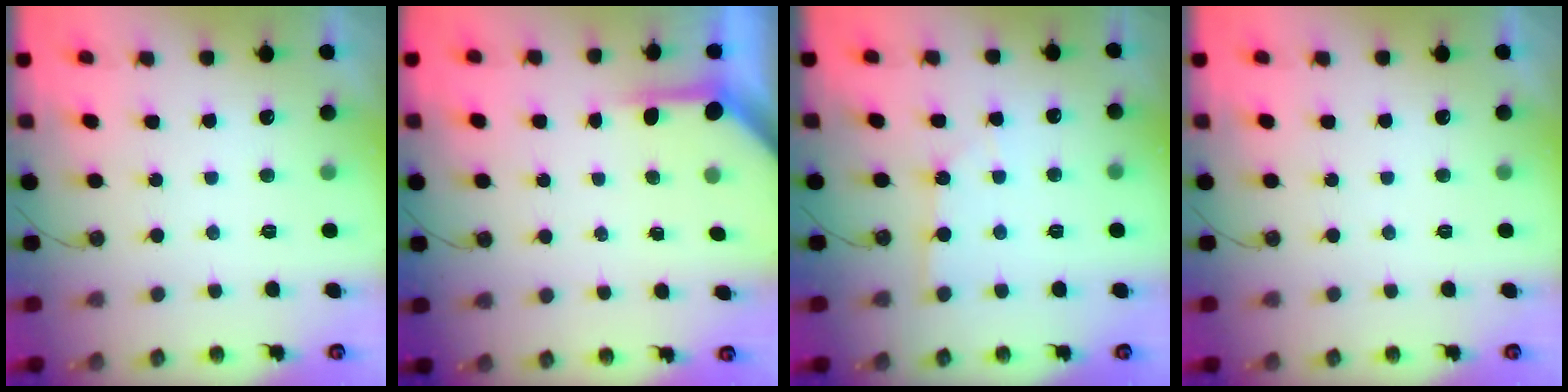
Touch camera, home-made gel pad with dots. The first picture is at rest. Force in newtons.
{"total": 4.0, "press": 4.0, "slide": 0.4}
{"total": 2.6, "press": 2.6, "slide": 0.3}
{"total": 0.0}